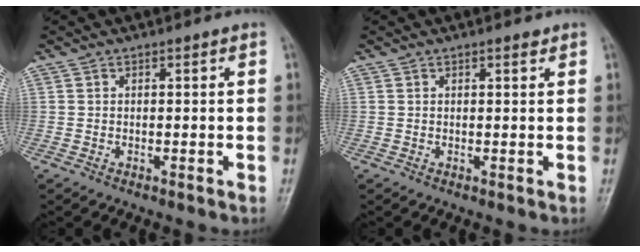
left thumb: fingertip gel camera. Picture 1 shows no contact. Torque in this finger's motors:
{"motor_torque": [-0.16, -0.06, -0.19, -0.15, 0.02]}